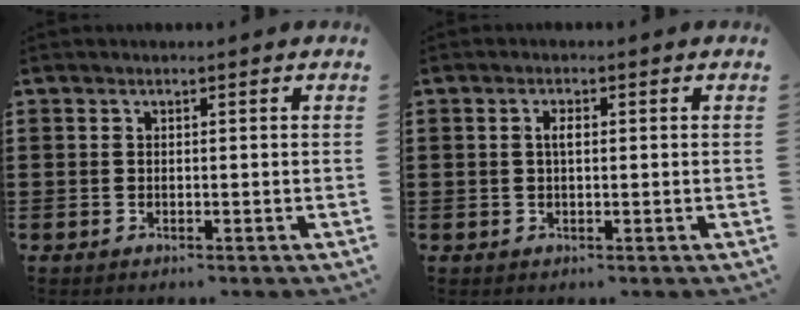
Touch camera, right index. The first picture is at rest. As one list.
[{"total": 1.8, "force": [0.2, 0.6, 1.6], "torque": [-0.032, 0.005, 0.001]}]